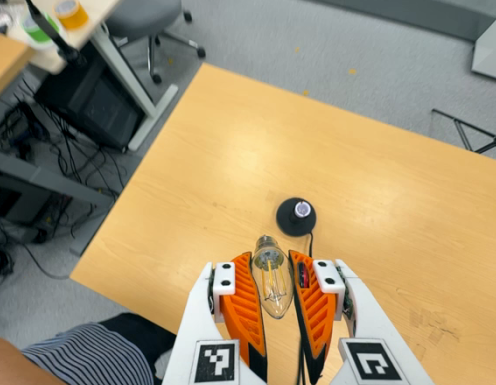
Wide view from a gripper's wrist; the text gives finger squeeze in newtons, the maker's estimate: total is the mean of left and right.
{"total": 22.9, "left": 26.3, "right": 19.6}